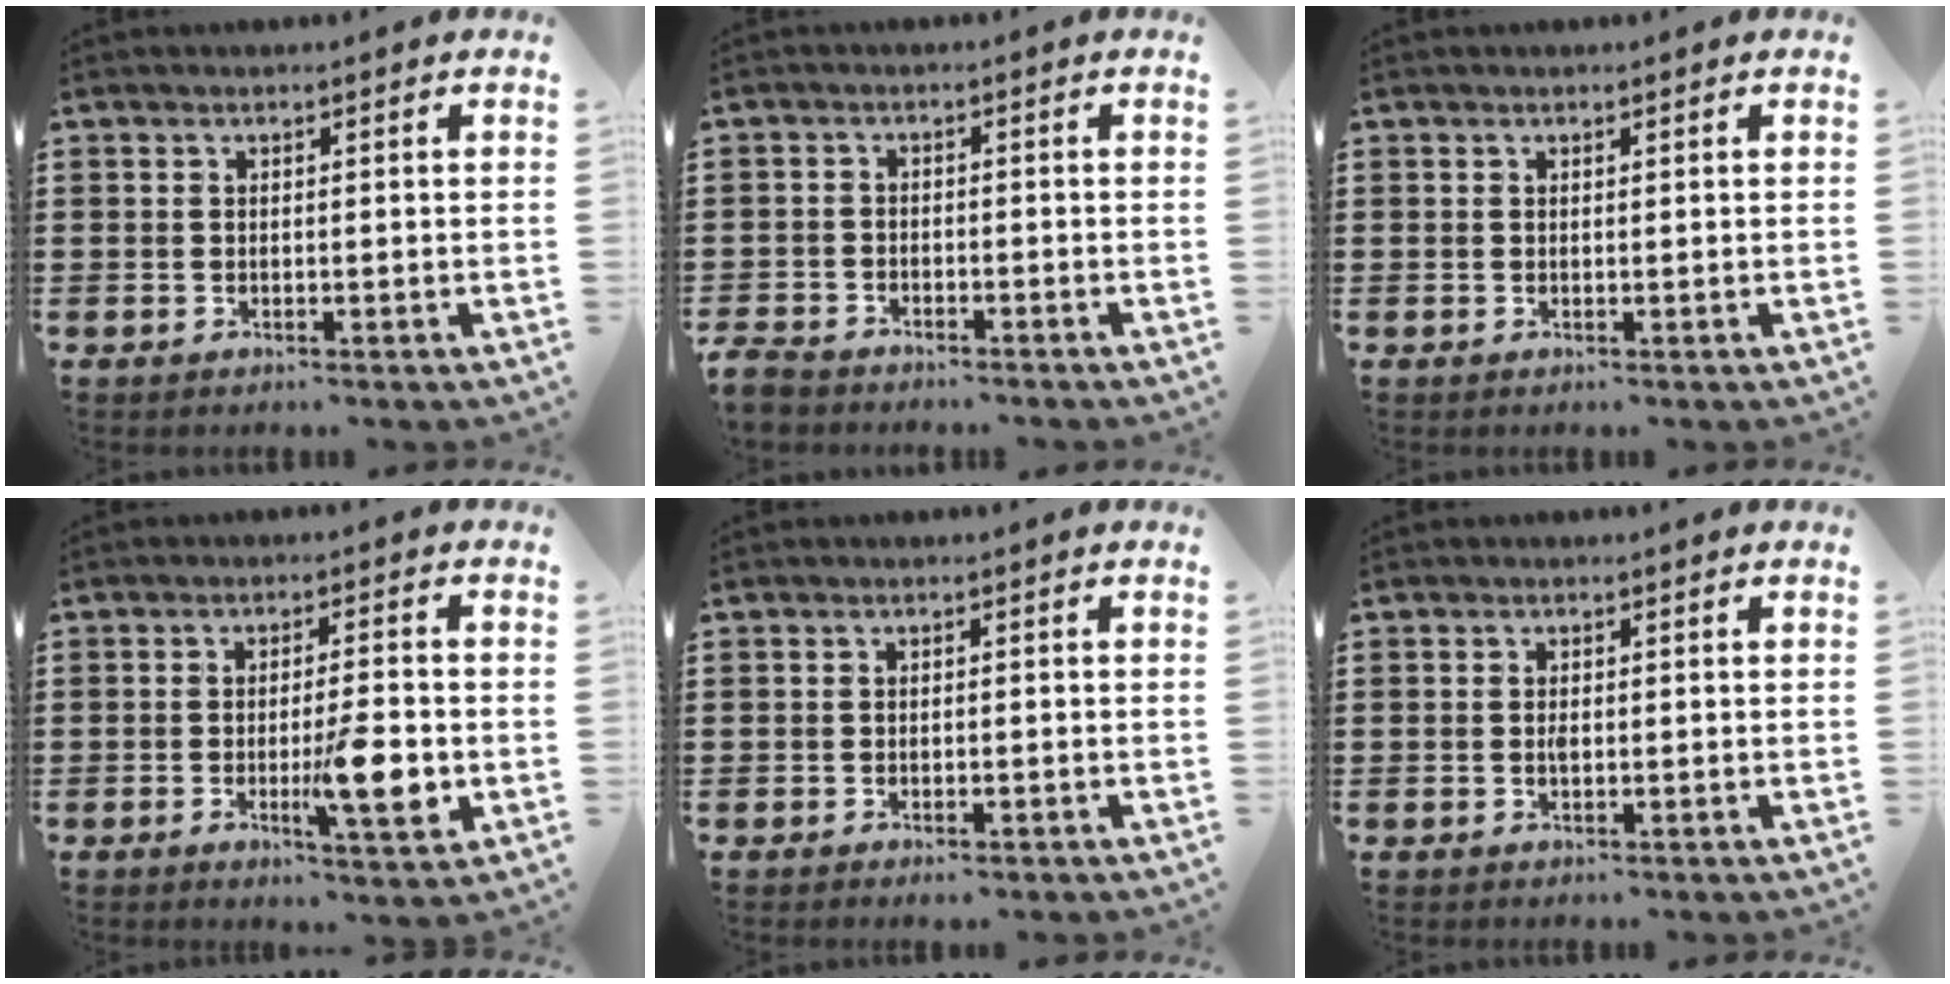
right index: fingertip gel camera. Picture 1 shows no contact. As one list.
[{"total": 2.8, "force": [-2.7, 0.5, 0.2], "torque": [-0.022, -0.003, -0.064]}, {"total": 0.0}, {"total": 9.0, "force": [-2.2, 1.7, 8.6], "torque": [-0.132, -0.016, -0.037]}, {"total": 0.9, "force": [-0.8, 0.2, 0.5], "torque": [-0.013, -0.004, -0.014]}, {"total": 1.0, "force": [-0.1, 0.5, 0.9], "torque": [-0.019, -0.001, -0.003]}]